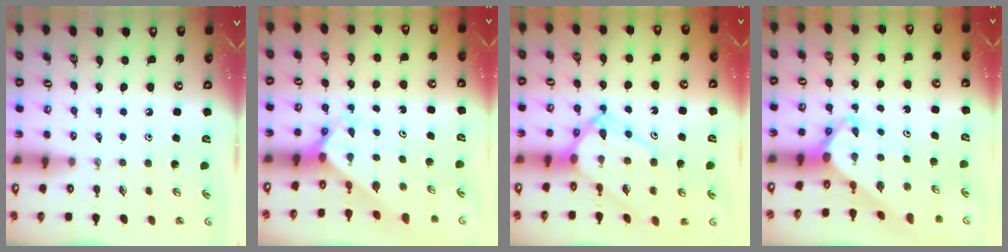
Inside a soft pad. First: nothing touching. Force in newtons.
{"total": 2.4, "press": 2.4, "slide": 0.3}
{"total": 12.3, "press": 12.2, "slide": 1.2}
{"total": 4.6, "press": 4.5, "slide": 0.4}